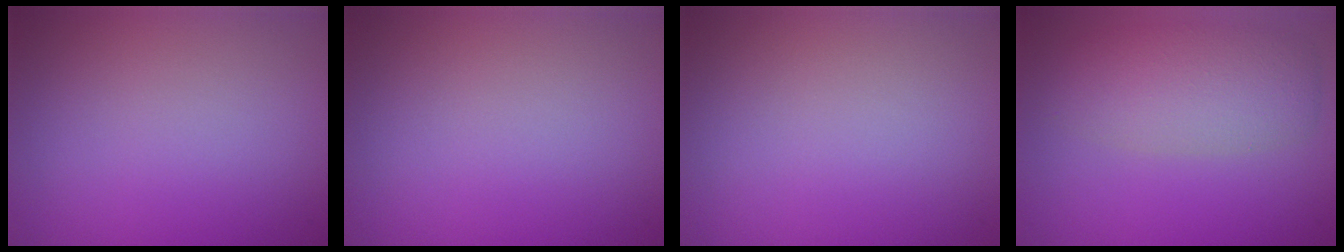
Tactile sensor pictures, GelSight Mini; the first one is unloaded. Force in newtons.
{"total": 0.0}
{"total": 0.0}
{"total": 4.8, "press": 4.8, "slide": 0.2}